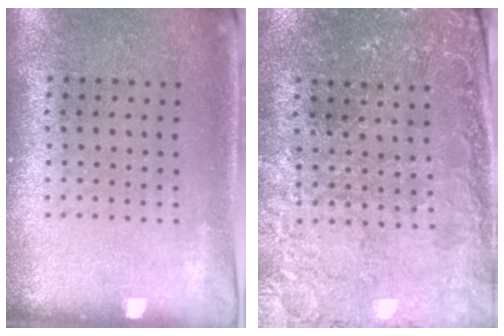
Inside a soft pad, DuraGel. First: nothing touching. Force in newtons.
{"total": 0.7, "press": 0.6, "slide": 0.4}